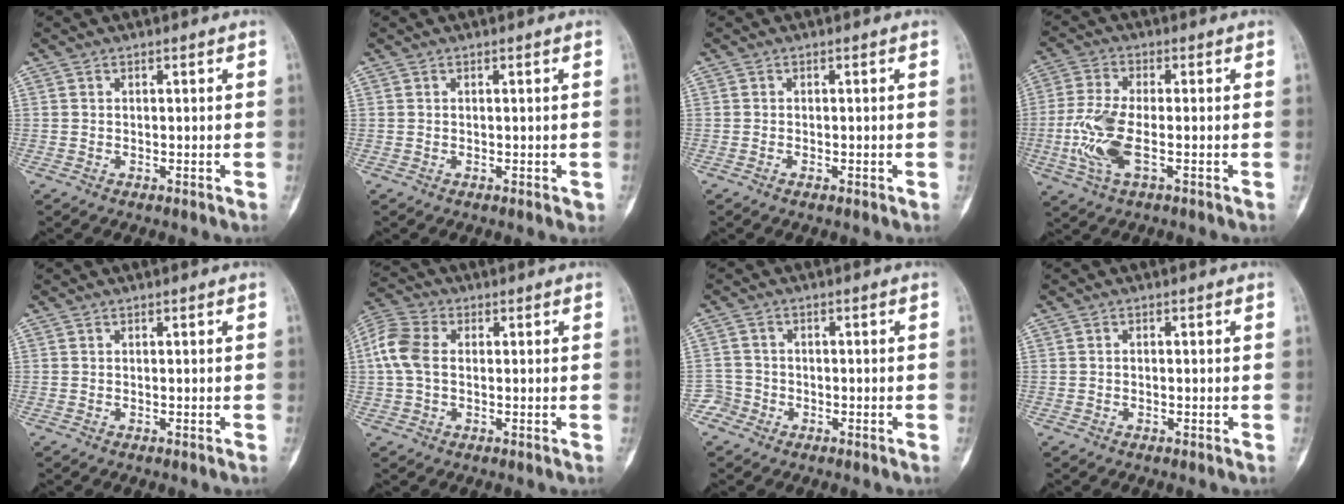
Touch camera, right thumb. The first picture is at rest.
{"total": 0.6, "force": [-0.1, 0.4, 0.4], "torque": [-0.004, 0.000, 0.000]}
{"total": 0.9, "force": [-0.4, 0.4, 0.6], "torque": [-0.014, 0.000, -0.009]}
{"total": 9.7, "force": [-2.4, 3.8, 8.6], "torque": [-0.206, 0.005, -0.047]}
{"total": 0.0}
{"total": 8.0, "force": [0.5, 5.5, 5.8], "torque": [-0.136, 0.022, 0.005]}
{"total": 3.1, "force": [-1.7, 2.6, -0.5], "torque": [0.025, 0.017, -0.038]}
{"total": 0.5, "force": [-0.1, 0.3, 0.4], "torque": [-0.008, 0.001, -0.004]}